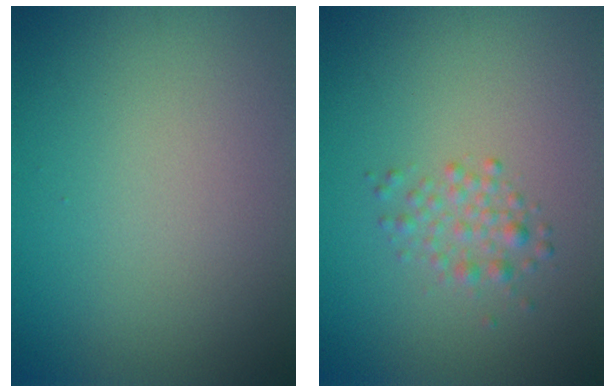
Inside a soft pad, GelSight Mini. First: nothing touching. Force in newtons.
{"total": 1.8, "press": 1.8, "slide": 0.1}